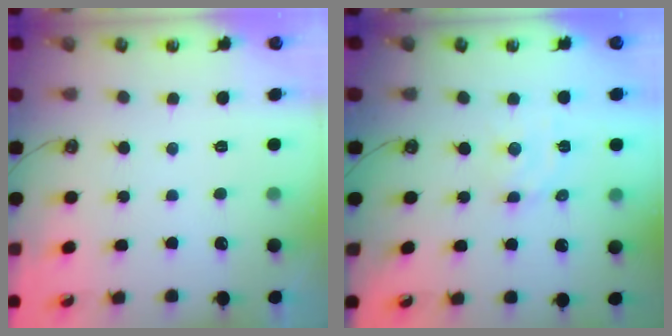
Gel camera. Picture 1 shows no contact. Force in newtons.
{"total": 4.6, "press": 4.6, "slide": 0.2}